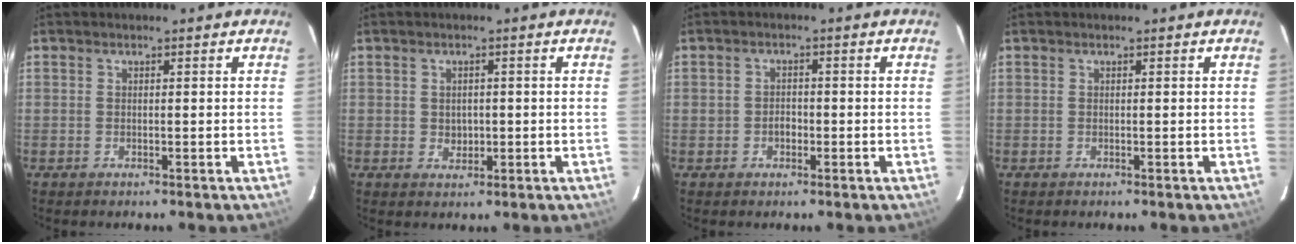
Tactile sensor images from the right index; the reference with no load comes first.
{"total": 2.4, "force": [-0.1, 2.1, 1.3], "torque": [-0.020, 0.001, 0.002]}
{"total": 2.1, "force": [-0.7, 1.7, 1.0], "torque": [-0.020, 0.006, -0.011]}
{"total": 0.0}